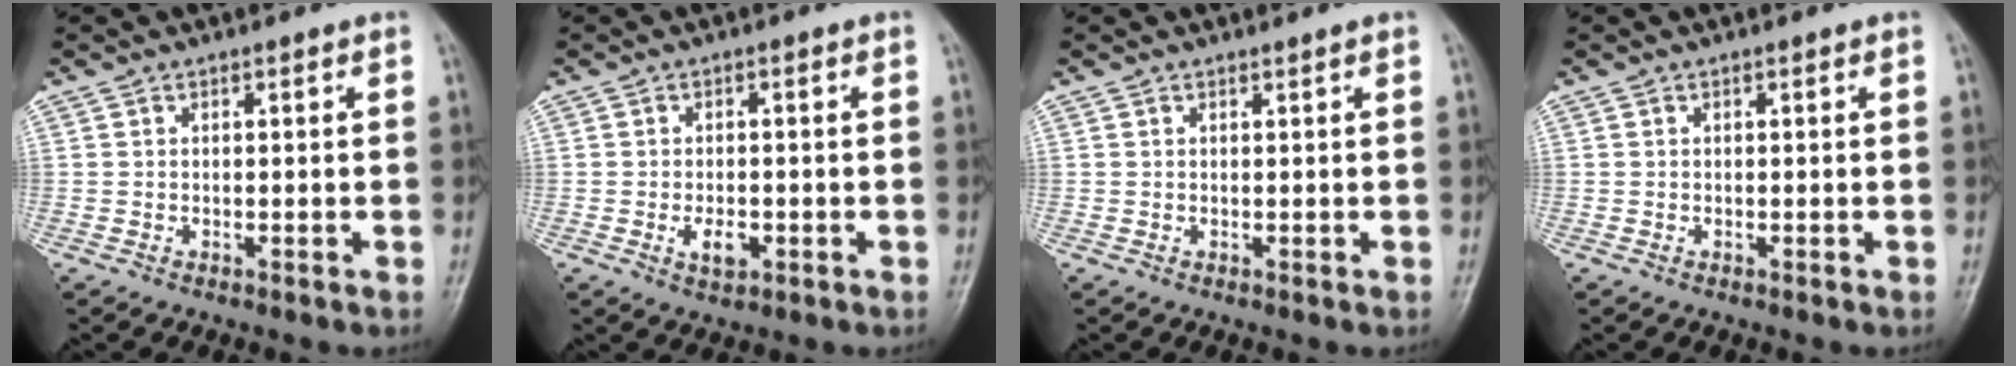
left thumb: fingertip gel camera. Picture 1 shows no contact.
{"total": 4.1, "force": [-1.3, 2.4, 3.1], "torque": [-0.043, 0.004, -0.020]}
{"total": 0.0}
{"total": 0.0}